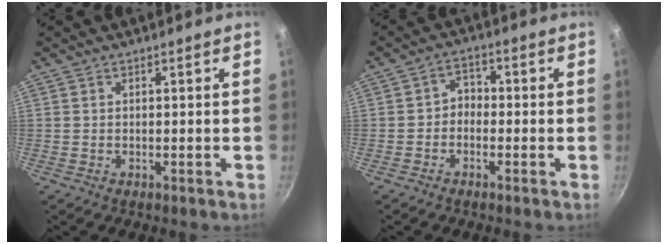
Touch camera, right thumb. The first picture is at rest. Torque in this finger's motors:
{"motor_torque": [0.22, -0.34, 0.07, 0.08, 0.06]}